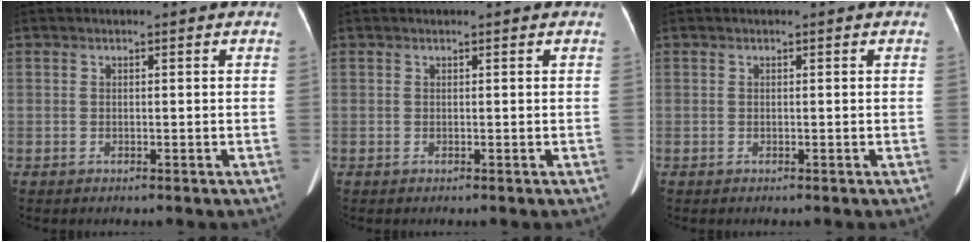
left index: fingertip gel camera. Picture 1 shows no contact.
{"total": 1.1, "force": [0.9, 0.0, 0.5], "torque": [-0.009, 0.003, 0.011]}
{"total": 0.0}